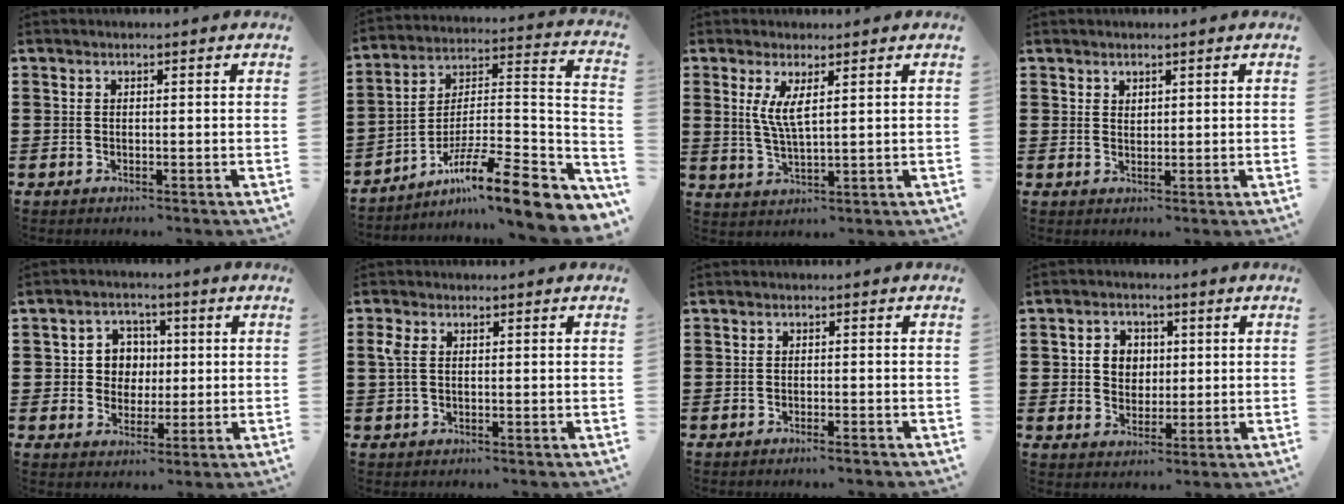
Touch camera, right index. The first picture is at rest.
{"total": 12.1, "force": [-7.9, 1.9, 9.0], "torque": [-0.144, 0.003, -0.146]}
{"total": 4.3, "force": [1.6, 0.8, 3.9], "torque": [-0.083, -0.002, 0.028]}
{"total": 1.3, "force": [1.1, 0.7, 0.2], "torque": [-0.005, 0.002, 0.022]}
{"total": 5.1, "force": [0.4, 4.8, 1.6], "torque": [-0.044, 0.013, 0.002]}
{"total": 2.6, "force": [0.3, 1.5, 2.1], "torque": [-0.060, 0.003, -0.001]}
{"total": 1.1, "force": [-1.0, -0.1, 0.4], "torque": [-0.008, -0.001, -0.019]}
{"total": 4.3, "force": [0.6, 3.9, 1.7], "torque": [-0.050, 0.013, 0.007]}